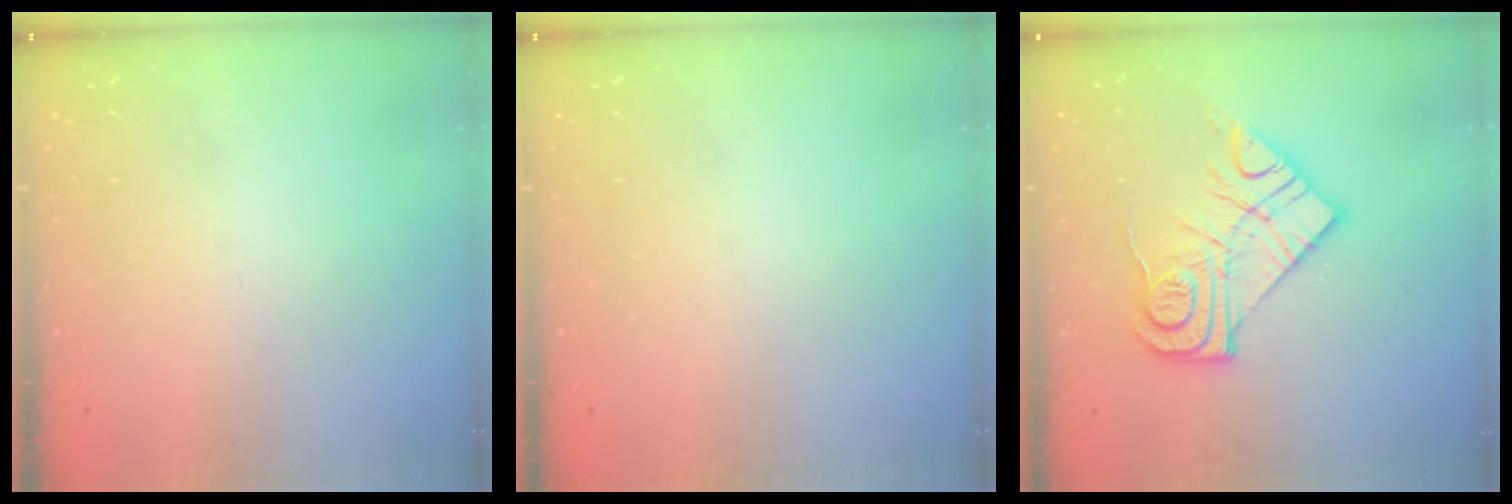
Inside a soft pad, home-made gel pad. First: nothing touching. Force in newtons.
{"total": 0.0}
{"total": 14.3, "press": 14.3, "slide": 1.0}